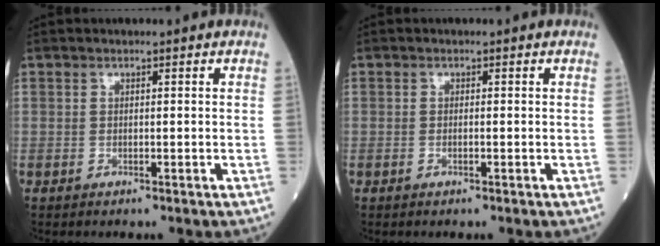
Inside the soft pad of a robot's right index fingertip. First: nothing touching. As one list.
[{"total": 0.5, "force": [-0.2, 0.0, 0.5], "torque": [-0.012, 0.000, -0.002]}]